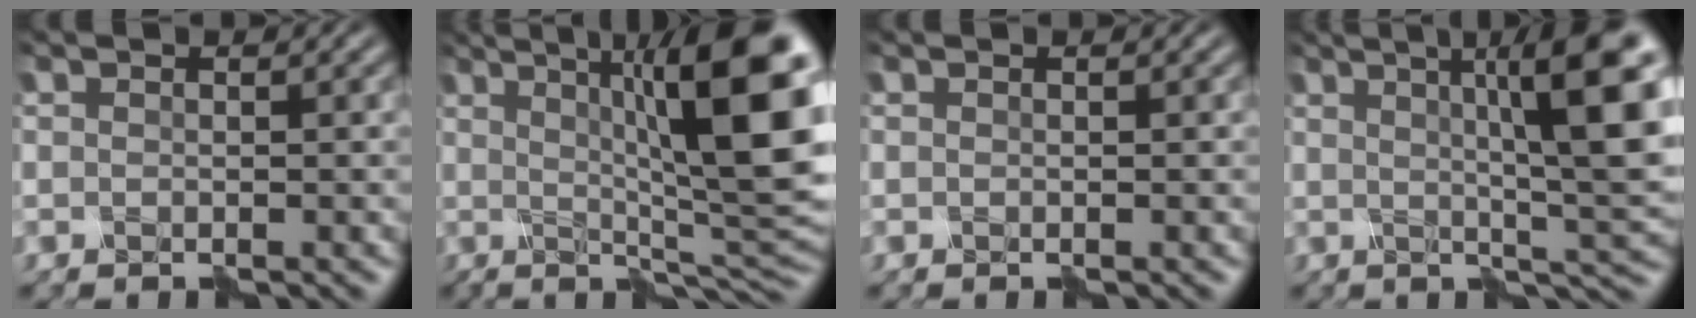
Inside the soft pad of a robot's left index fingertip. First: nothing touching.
{"total": 13.9, "force": [2.7, 3.2, 13.3], "torque": [-0.154, 0.001, 0.048]}
{"total": 0.0}
{"total": 11.3, "force": [2.9, 2.3, 10.7], "torque": [-0.121, 0.007, 0.040]}